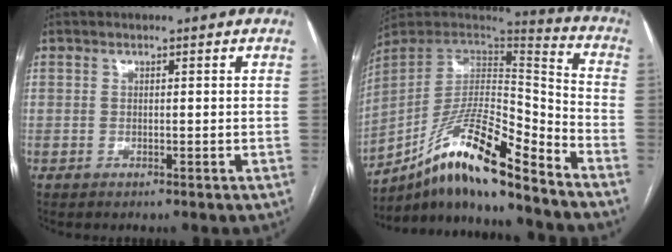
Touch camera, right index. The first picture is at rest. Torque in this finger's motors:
{"motor_torque": [1.11, -1.03, 0.97, 0.21]}